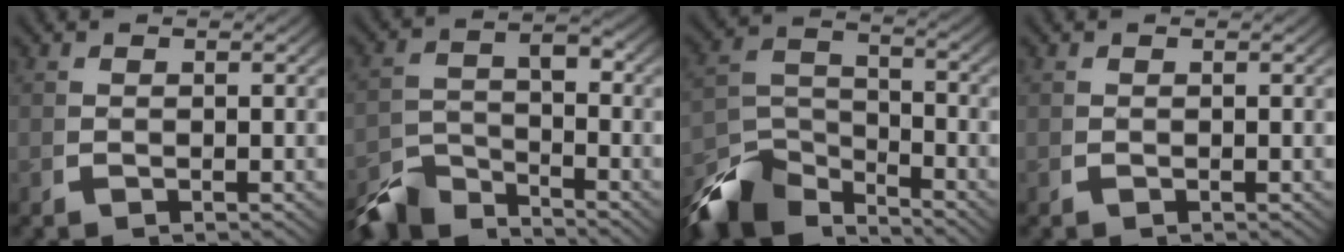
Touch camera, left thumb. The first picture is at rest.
{"total": 6.4, "force": [-4.7, 2.9, 3.1], "torque": [-0.037, -0.025, -0.083]}
{"total": 9.2, "force": [-5.6, 5.1, 5.3], "torque": [-0.092, -0.034, -0.090]}
{"total": 0.0}